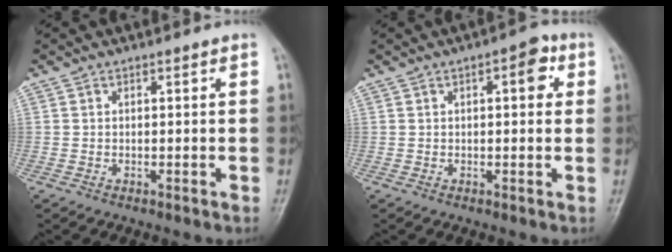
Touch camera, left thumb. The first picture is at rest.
{"total": 4.5, "force": [1.3, 2.1, 3.8], "torque": [-0.034, 0.005, 0.008]}